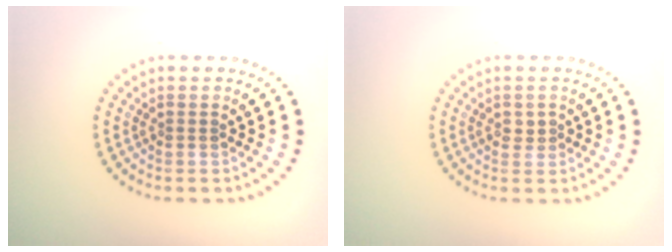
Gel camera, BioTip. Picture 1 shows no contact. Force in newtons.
{"total": 1.1, "press": 1.1, "slide": 0.4}